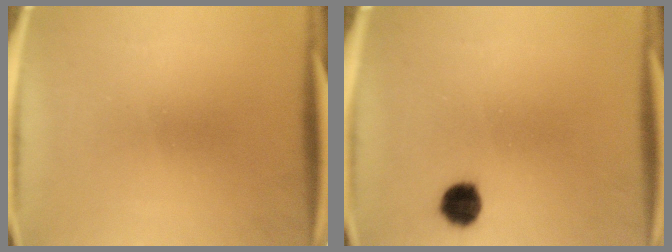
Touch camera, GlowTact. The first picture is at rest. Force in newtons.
{"total": 4.9}